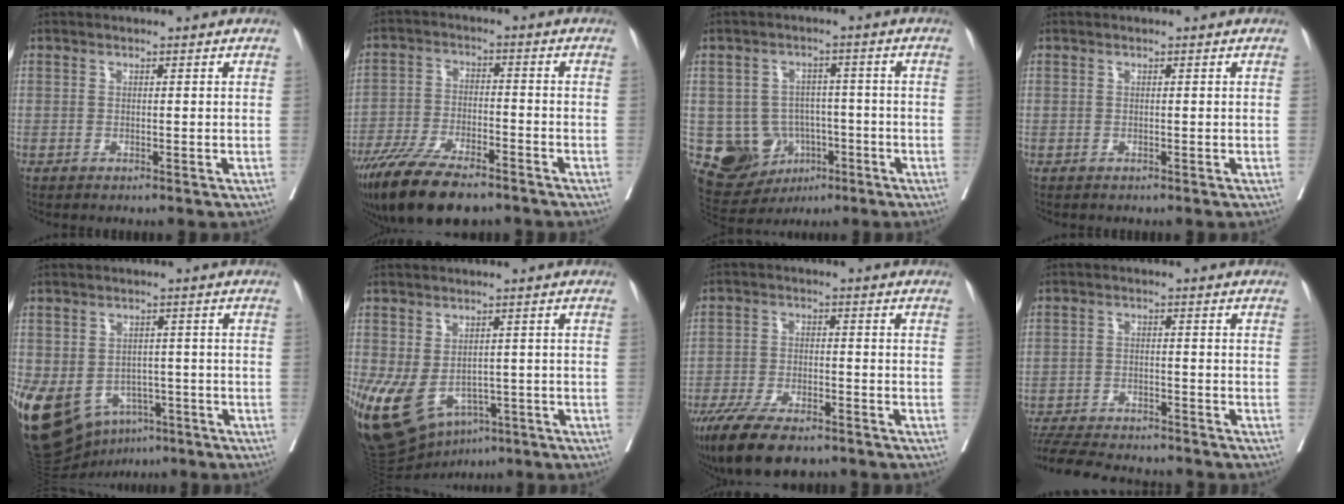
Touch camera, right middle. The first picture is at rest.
{"total": 14.2, "force": [-10.8, 4.0, 8.3], "torque": [-0.156, -0.031, -0.185]}
{"total": 9.0, "force": [-2.8, 8.0, 3.0], "torque": [-0.052, 0.019, -0.030]}
{"total": 0.0}
{"total": 14.4, "force": [-6.7, 10.2, 7.7], "torque": [-0.175, 0.003, -0.092]}
{"total": 14.3, "force": [-6.2, 9.3, 8.9], "torque": [-0.193, -0.014, -0.083]}
{"total": 11.6, "force": [-8.7, 3.6, 6.8], "torque": [-0.120, -0.022, -0.143]}
{"total": 12.8, "force": [-11.8, 2.1, 4.6], "torque": [-0.090, -0.010, -0.174]}